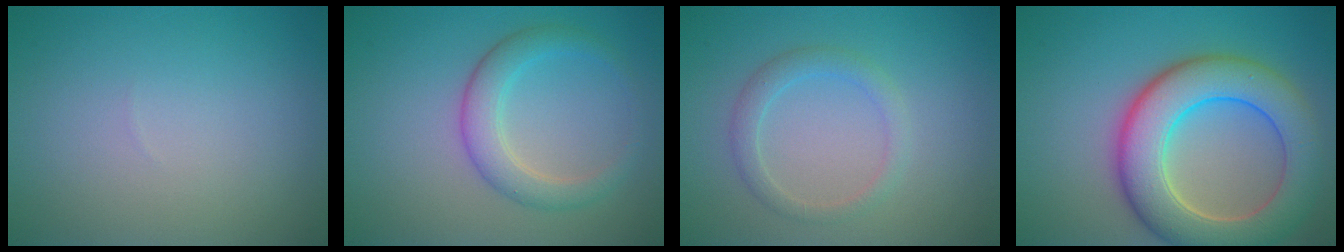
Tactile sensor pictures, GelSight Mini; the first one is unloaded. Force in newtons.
{"total": 3.3, "press": 3.3, "slide": 0.1}
{"total": 2.0, "press": 2.0, "slide": 0.3}
{"total": 9.2, "press": 9.2, "slide": 0.6}